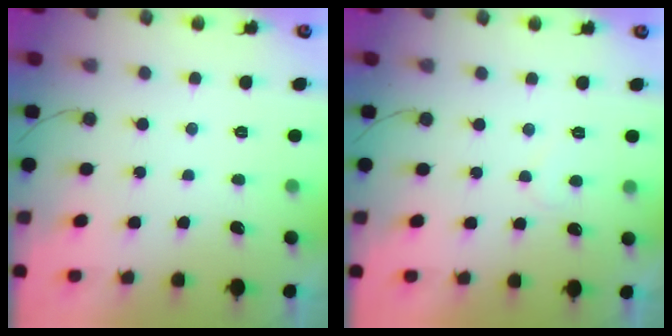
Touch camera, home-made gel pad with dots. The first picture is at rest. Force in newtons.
{"total": 5.7, "press": 5.7, "slide": 0.4}